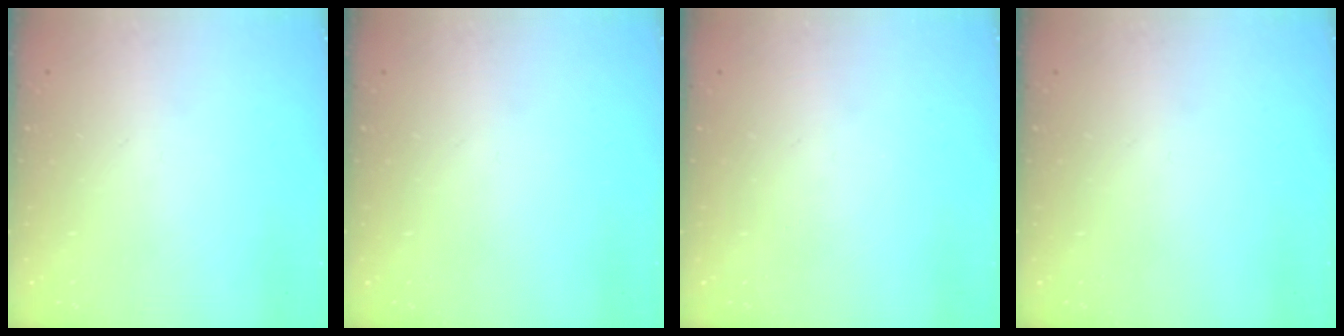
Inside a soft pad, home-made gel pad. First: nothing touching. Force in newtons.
{"total": 0.0}
{"total": 0.0}
{"total": 0.0}